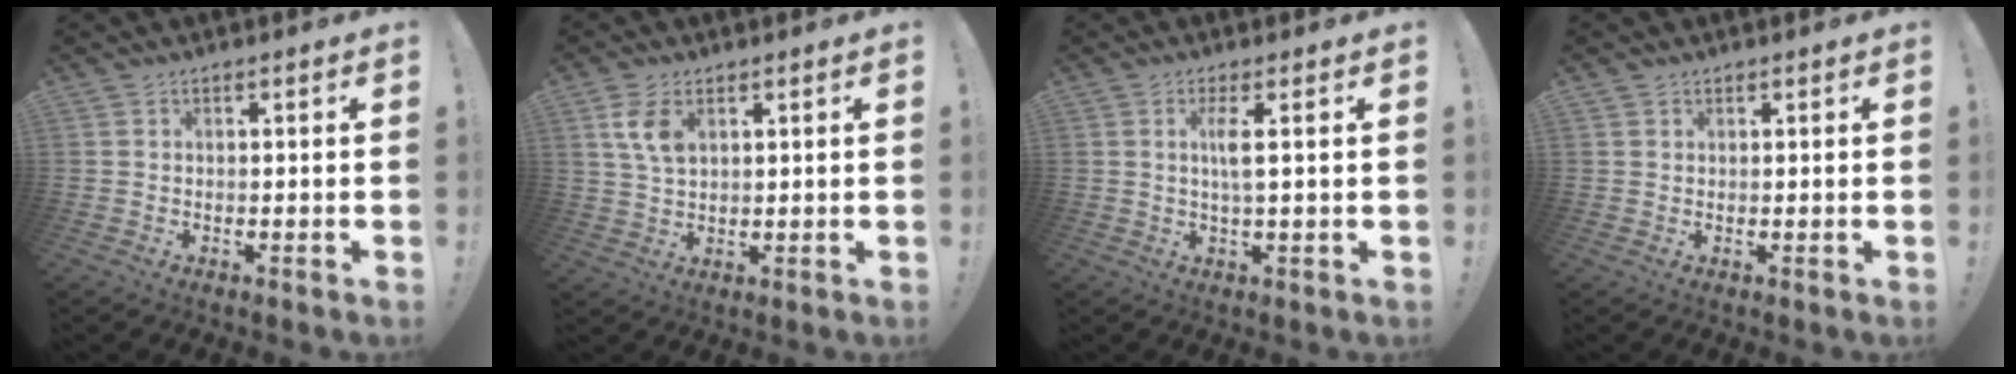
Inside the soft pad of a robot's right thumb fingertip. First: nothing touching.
{"total": 7.1, "force": [3.2, 3.7, 5.1], "torque": [-0.096, -0.010, 0.057]}
{"total": 4.5, "force": [1.0, 0.2, 4.4], "torque": [-0.081, -0.007, 0.010]}
{"total": 1.1, "force": [0.8, 0.6, 0.2], "torque": [0.003, -0.004, 0.015]}